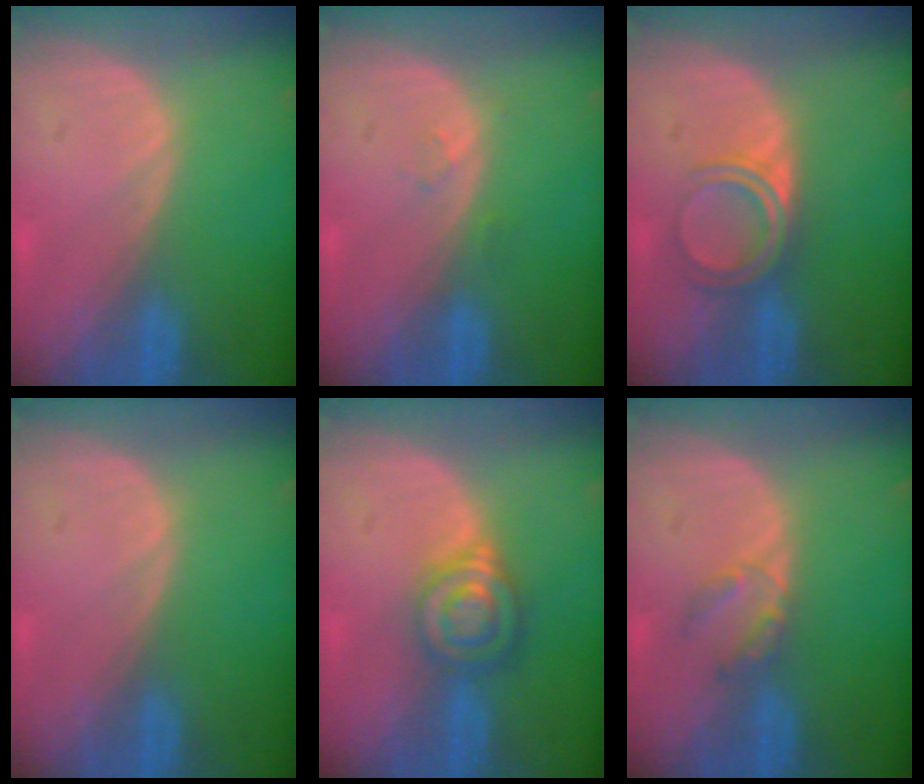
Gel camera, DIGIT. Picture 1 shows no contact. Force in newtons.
{"total": 1.1, "press": 1.0, "slide": 0.1}
{"total": 4.7, "press": 4.2, "slide": 2.2}
{"total": 0.0}
{"total": 6.6, "press": 5.7, "slide": 3.3}
{"total": 2.8, "press": 2.8, "slide": 0.3}